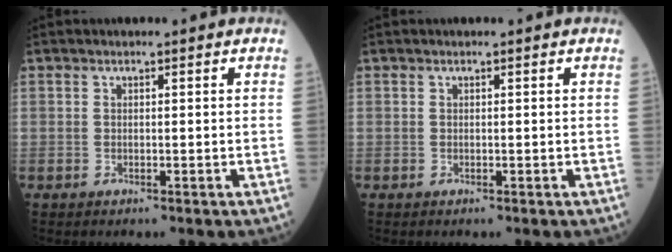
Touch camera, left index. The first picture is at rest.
{"total": 0.0}